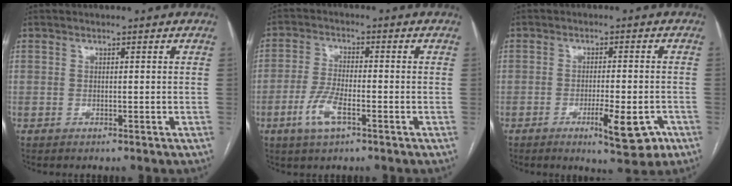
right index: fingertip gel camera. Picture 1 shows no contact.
{"total": 6.2, "force": [-2.9, 1.7, 5.2], "torque": [-0.113, -0.006, -0.055]}
{"total": 7.5, "force": [-3.5, 1.5, 6.4], "torque": [-0.092, -0.007, -0.044]}